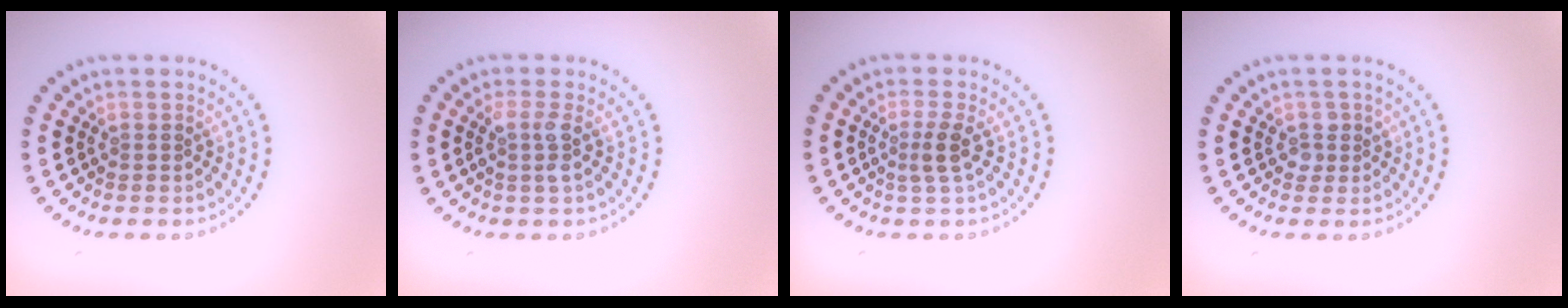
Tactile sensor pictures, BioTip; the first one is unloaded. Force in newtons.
{"total": 1.7, "press": 1.4, "slide": 1.1}
{"total": 1.9, "press": 1.4, "slide": 1.2}
{"total": 1.3, "press": 1.1, "slide": 0.6}